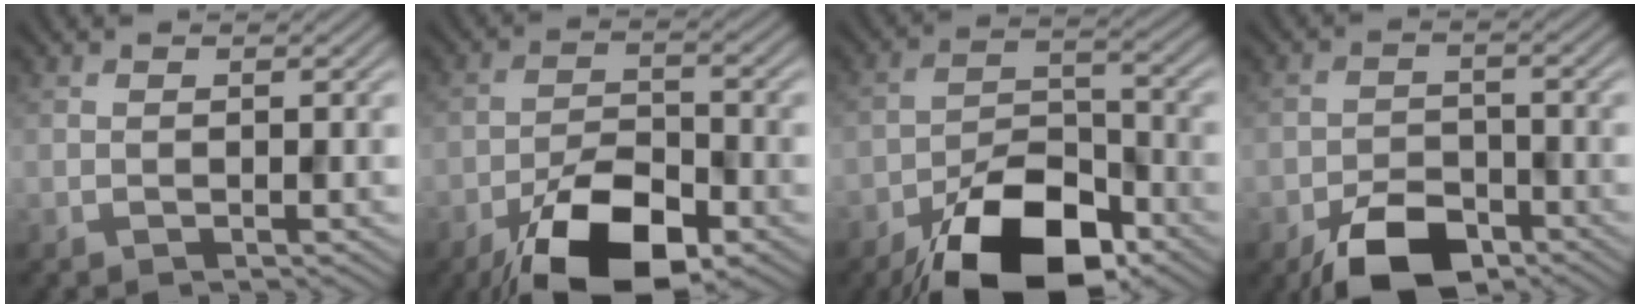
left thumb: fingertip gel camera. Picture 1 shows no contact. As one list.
[{"total": 11.7, "force": [-7.1, 4.8, 7.9], "torque": [-0.141, -0.007, -0.134]}, {"total": 13.8, "force": [-8.9, 6.1, 8.6], "torque": [-0.152, -0.007, -0.167]}, {"total": 7.1, "force": [-4.7, 3.6, 3.9], "torque": [-0.064, -0.003, -0.092]}]